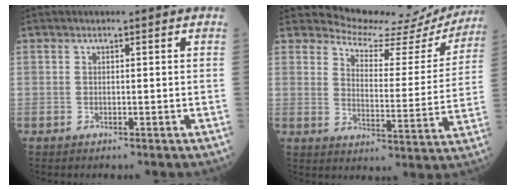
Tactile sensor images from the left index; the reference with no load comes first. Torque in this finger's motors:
{"motor_torque": [0.61, -1.14, -0.08, -0.03]}